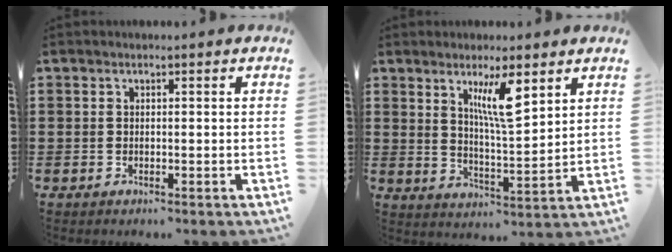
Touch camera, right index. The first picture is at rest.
{"total": 7.5, "force": [4.0, 1.5, 6.1], "torque": [-0.114, -0.007, 0.066]}